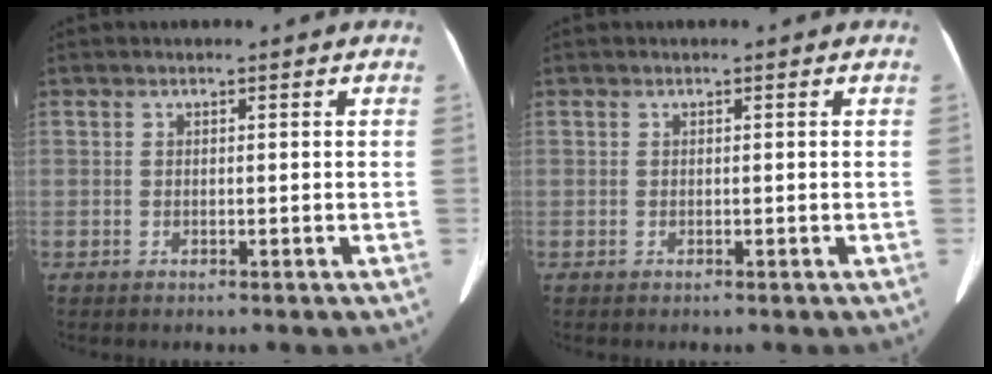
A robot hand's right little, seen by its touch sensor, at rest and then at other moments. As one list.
[{"total": 0.0}]